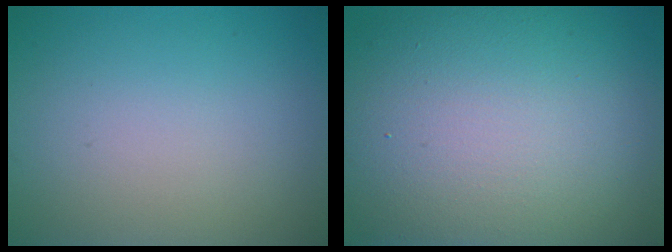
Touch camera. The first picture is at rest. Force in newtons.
{"total": 16.5, "press": 16.4, "slide": 1.1}